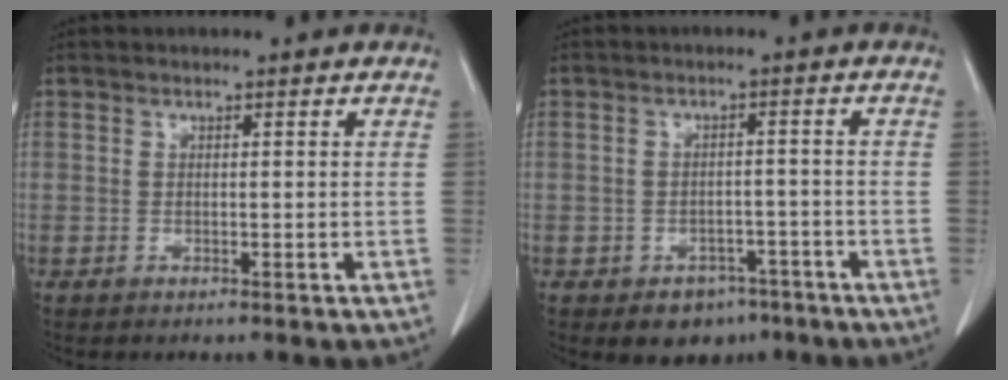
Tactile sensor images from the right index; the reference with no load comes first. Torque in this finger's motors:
{"motor_torque": [-0.50, 0.04, -0.13, -0.08]}